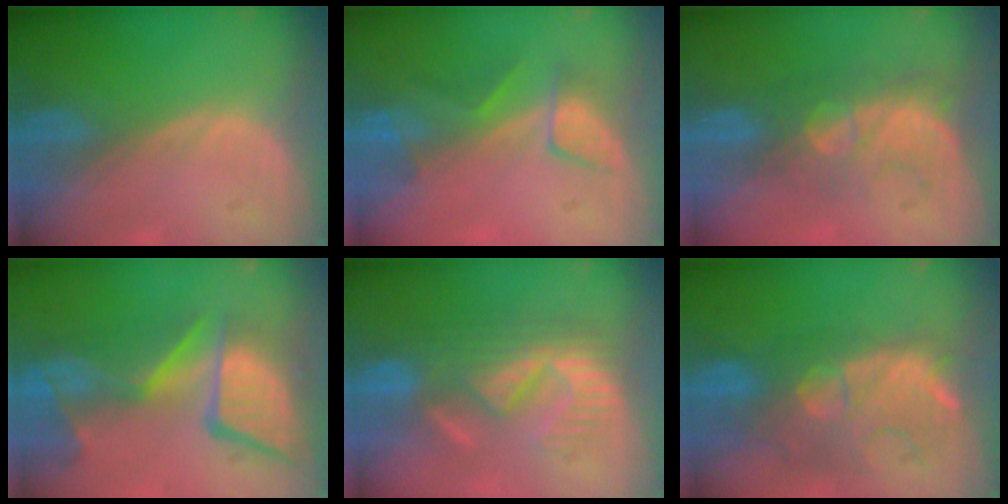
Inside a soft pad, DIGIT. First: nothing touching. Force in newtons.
{"total": 4.7, "press": 4.6, "slide": 1.2}
{"total": 8.2, "press": 7.3, "slide": 3.7}
{"total": 13.5, "press": 11.1, "slide": 7.7}
{"total": 8.9, "press": 8.7, "slide": 1.9}
{"total": 10.2, "press": 9.7, "slide": 3.4}